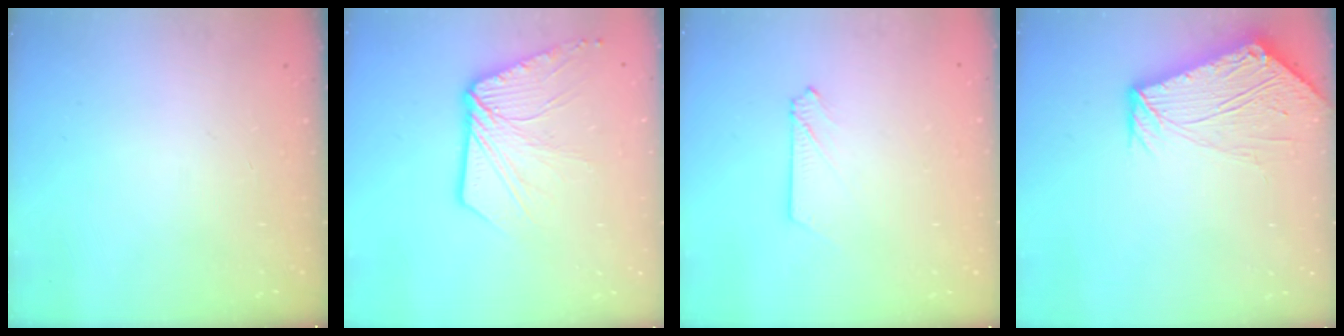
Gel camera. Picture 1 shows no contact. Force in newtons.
{"total": 12.8, "press": 12.7, "slide": 1.4}
{"total": 2.7, "press": 2.7, "slide": 0.2}
{"total": 11.2, "press": 11.1, "slide": 2.0}